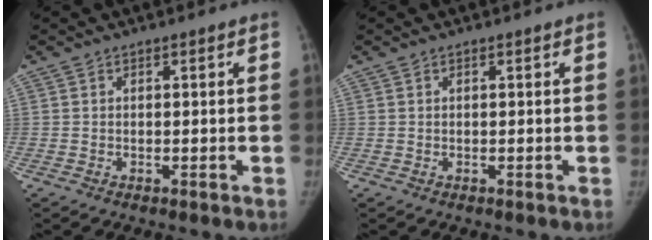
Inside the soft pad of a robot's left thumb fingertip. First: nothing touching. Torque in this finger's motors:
{"motor_torque": [-0.14, 0.01, 0.08, -0.06, -0.01]}